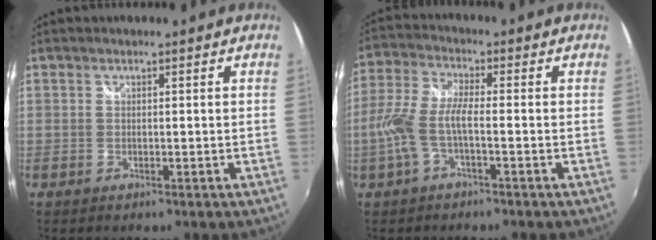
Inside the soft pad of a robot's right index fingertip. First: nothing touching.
{"total": 7.8, "force": [-2.3, 1.8, 7.2], "torque": [-0.167, 0.003, -0.045]}